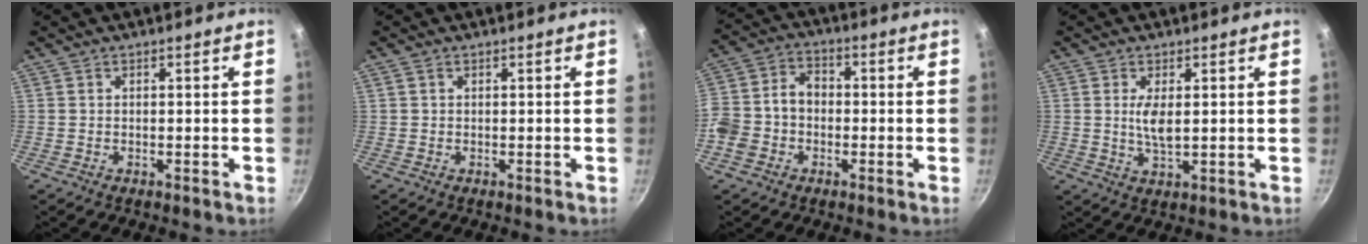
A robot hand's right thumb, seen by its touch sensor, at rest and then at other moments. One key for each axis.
{"total": 0.7, "fx": 0.3, "fy": 0.5, "fz": 0.3, "tx": -0.006, "ty": 0.003, "tz": 0.005}
{"total": 9.9, "fx": -2.2, "fy": 7.8, "fz": 5.7, "tx": -0.091, "ty": 0.036, "tz": -0.055}
{"total": 4.4, "fx": 0.8, "fy": 1.7, "fz": 4.0, "tx": -0.078, "ty": -0.008, "tz": 0.017}